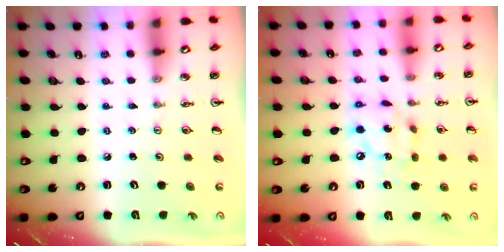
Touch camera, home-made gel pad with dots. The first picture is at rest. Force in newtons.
{"total": 9.5, "press": 9.4, "slide": 0.9}